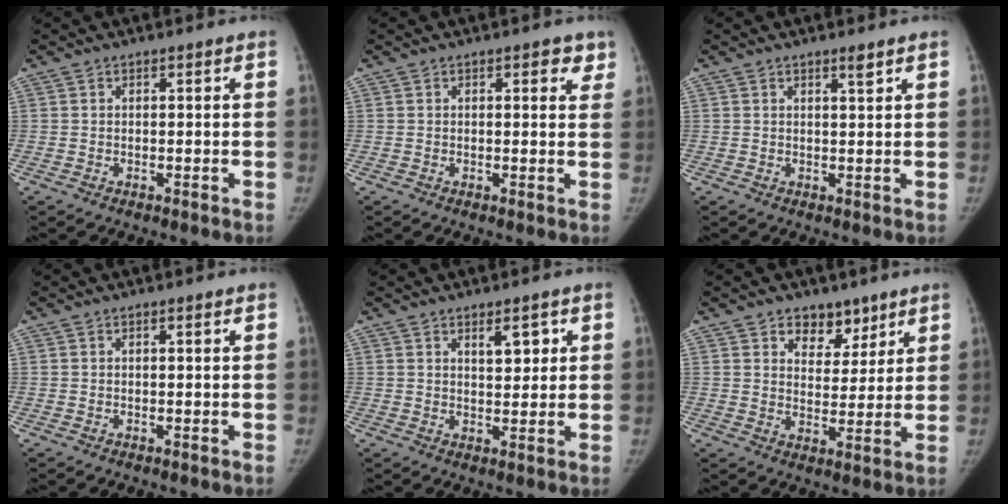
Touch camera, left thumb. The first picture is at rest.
{"total": 3.1, "force": [1.8, 1.6, 2.0], "torque": [0.003, -0.005, 0.016]}
{"total": 1.4, "force": [1.1, 0.0, 0.9], "torque": [-0.010, -0.009, 0.018]}
{"total": 0.5, "force": [0.3, 0.0, 0.4], "torque": [-0.004, 0.001, 0.005]}
{"total": 4.3, "force": [2.1, 2.0, 3.2], "torque": [-0.028, -0.014, 0.033]}
{"total": 7.2, "force": [4.9, 4.8, 2.3], "torque": [0.006, -0.029, 0.079]}